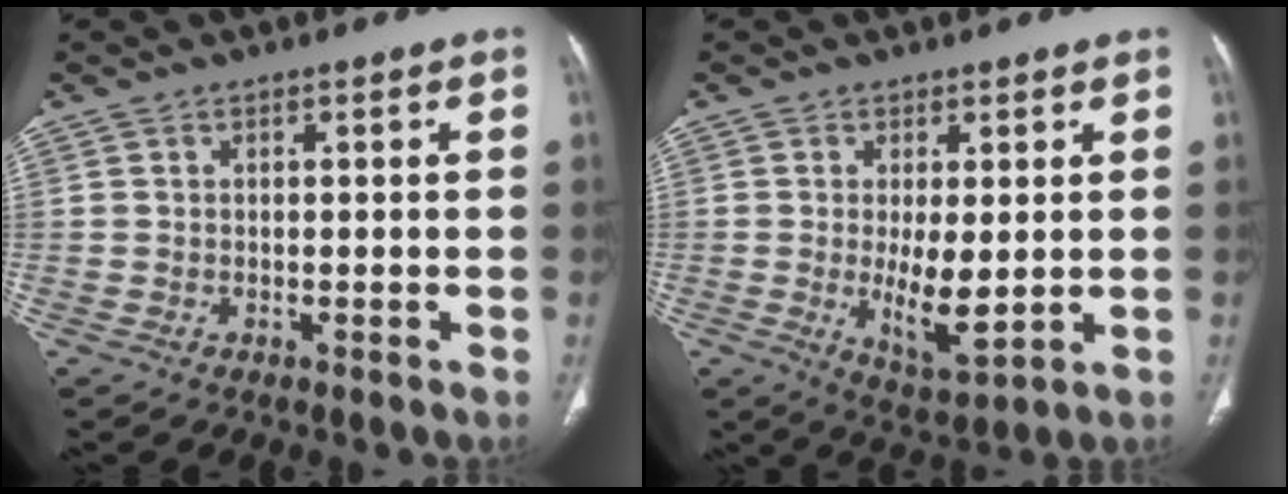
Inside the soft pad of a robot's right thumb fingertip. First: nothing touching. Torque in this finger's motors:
{"motor_torque": [0.97, 0.99, -0.08, 0.03, 0.33]}